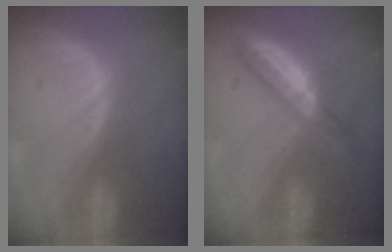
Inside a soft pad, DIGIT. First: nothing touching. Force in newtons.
{"total": 5.1, "press": 4.8, "slide": 1.7}